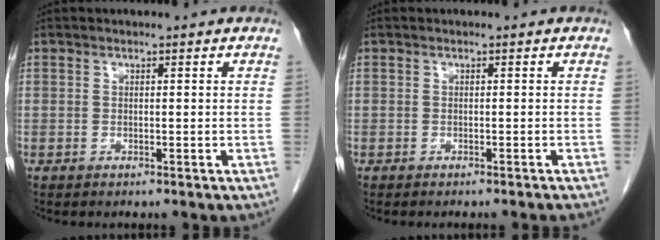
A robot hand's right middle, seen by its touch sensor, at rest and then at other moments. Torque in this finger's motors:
{"motor_torque": [0.04, -0.03, 0.01, 0.00]}